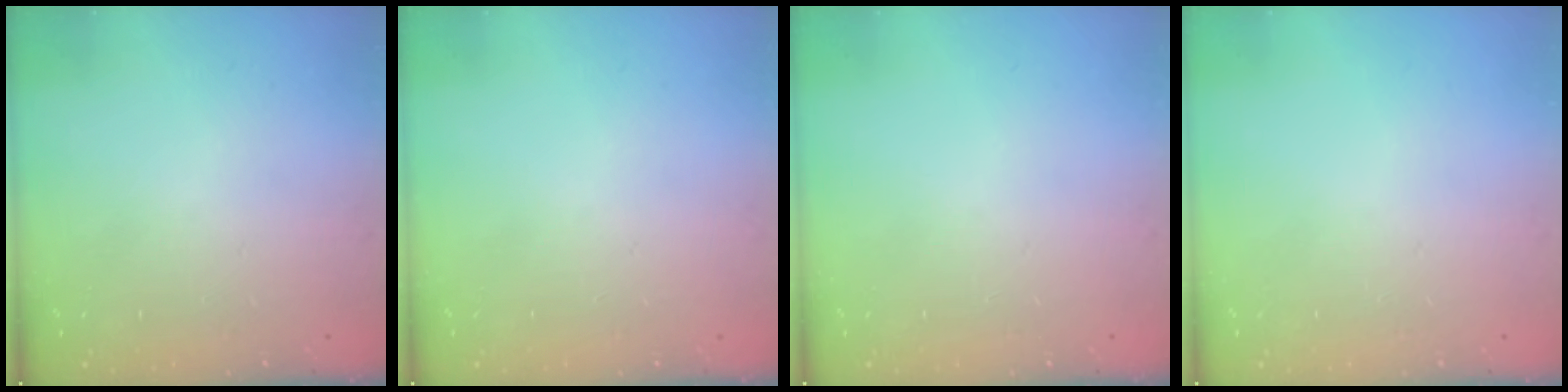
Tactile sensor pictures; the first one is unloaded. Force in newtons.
{"total": 0.0}
{"total": 0.0}
{"total": 0.0}